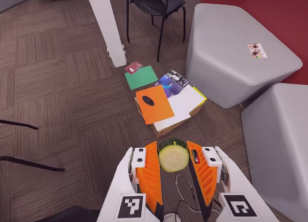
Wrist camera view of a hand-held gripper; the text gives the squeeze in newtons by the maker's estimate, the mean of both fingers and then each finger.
{"total": 9.3, "left": 9.6, "right": 9.0}